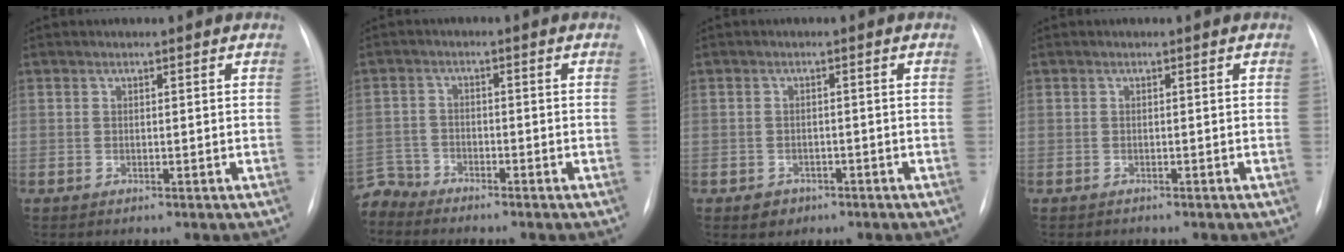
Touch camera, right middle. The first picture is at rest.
{"total": 4.4, "force": [-4.3, 0.8, -0.9], "torque": [0.026, -0.005, -0.083]}
{"total": 2.5, "force": [-1.5, 1.9, 0.6], "torque": [-0.009, 0.005, -0.016]}
{"total": 0.8, "force": [-0.7, 0.3, 0.1], "torque": [-0.009, -0.001, -0.011]}